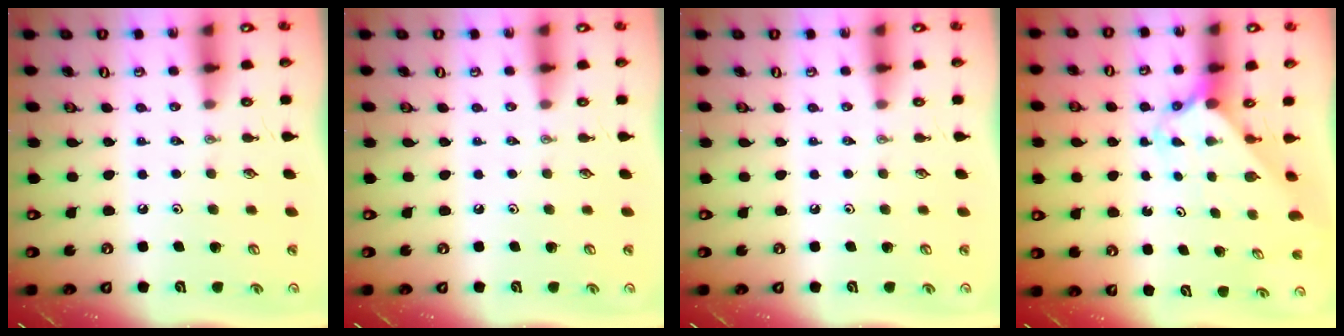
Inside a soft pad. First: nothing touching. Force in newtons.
{"total": 0.0}
{"total": 0.0}
{"total": 2.3, "press": 2.3, "slide": 0.2}